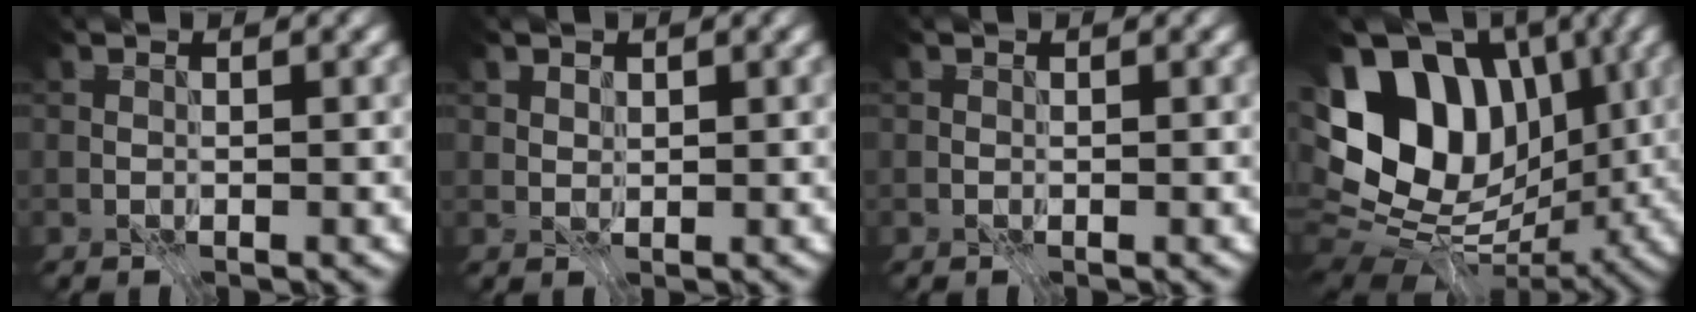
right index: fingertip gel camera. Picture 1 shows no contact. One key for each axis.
{"total": 1.5, "fx": 1.0, "fy": 1.0, "fz": 0.5, "tx": -0.008, "ty": -0.006, "tz": 0.025}
{"total": 0.0}
{"total": 15.2, "fx": 2.8, "fy": 11.1, "fz": 10.0, "tx": -0.160, "ty": 0.011, "tz": 0.047}